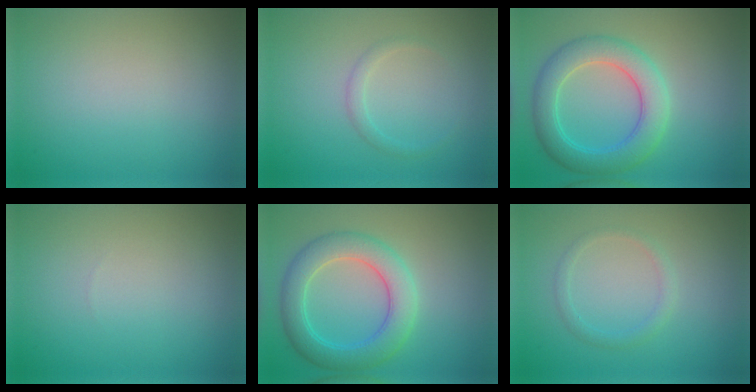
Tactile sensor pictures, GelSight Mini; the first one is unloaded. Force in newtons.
{"total": 1.1, "press": 1.1, "slide": 0.1}
{"total": 5.2, "press": 5.2, "slide": 0.3}
{"total": 0.0}
{"total": 5.2, "press": 5.2, "slide": 0.3}
{"total": 1.3, "press": 1.3, "slide": 0.1}